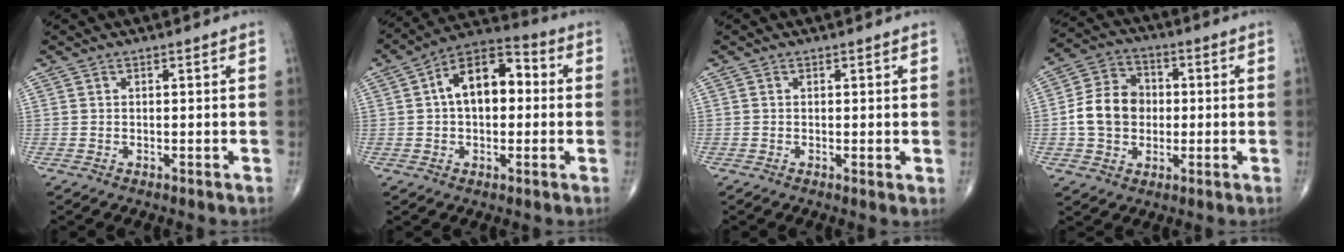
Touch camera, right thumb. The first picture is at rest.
{"total": 13.0, "force": [1.5, 7.8, 10.3], "torque": [-0.144, 0.035, 0.010]}
{"total": 1.0, "force": [0.1, 0.3, 0.9], "torque": [-0.016, -0.005, -0.002]}
{"total": 11.2, "force": [-0.5, 9.1, 6.5], "torque": [-0.096, 0.023, -0.015]}